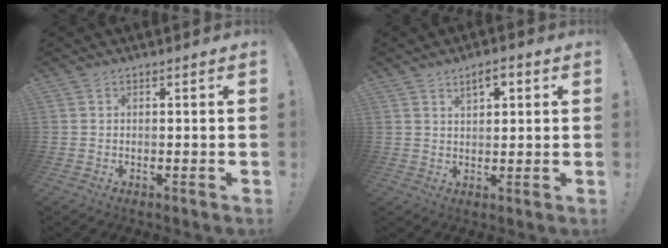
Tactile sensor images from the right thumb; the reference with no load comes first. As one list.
[{"total": 4.7, "force": [2.8, 1.6, 3.4], "torque": [-0.050, -0.011, 0.044]}]